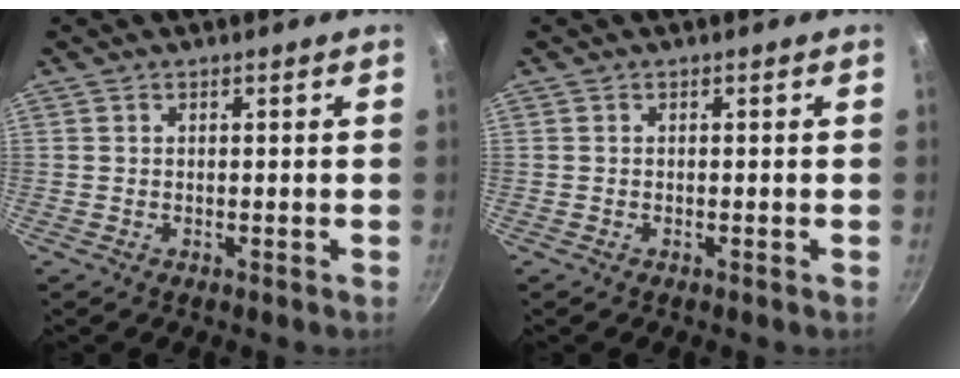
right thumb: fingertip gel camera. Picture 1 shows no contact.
{"total": 0.0}